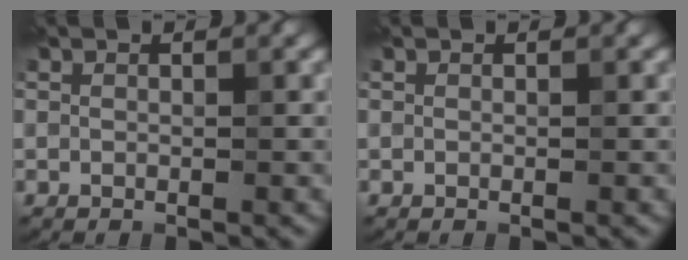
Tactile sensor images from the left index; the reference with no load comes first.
{"total": 0.0}